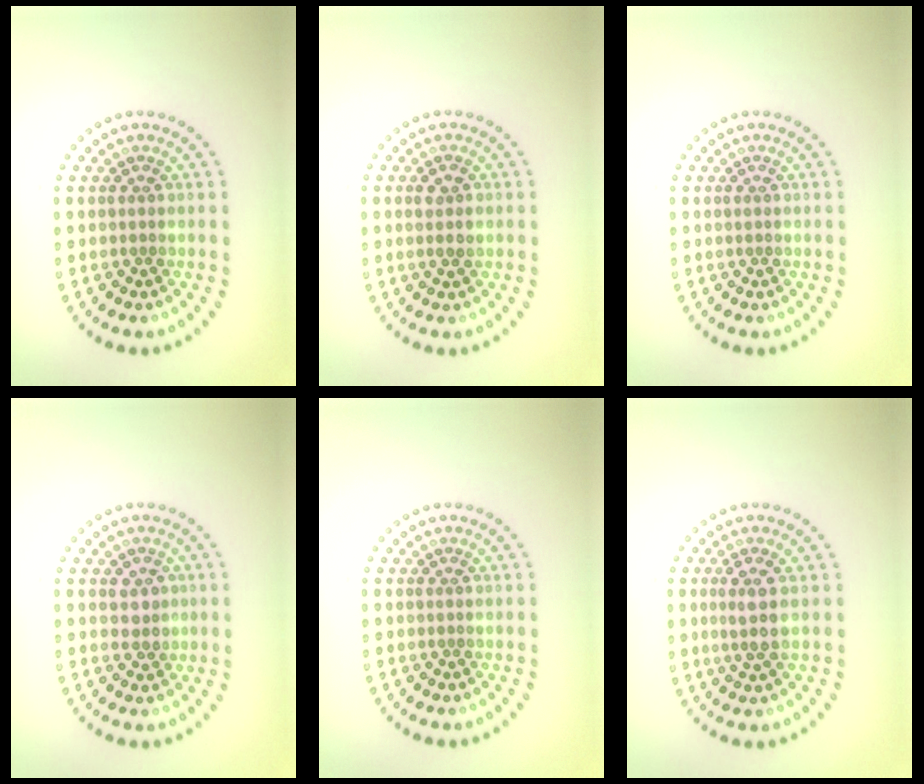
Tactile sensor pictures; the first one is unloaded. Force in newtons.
{"total": 1.5, "press": 1.5, "slide": 0.4}
{"total": 0.0}
{"total": 1.6, "press": 1.5, "slide": 0.5}
{"total": 0.0}
{"total": 2.2, "press": 1.9, "slide": 1.1}